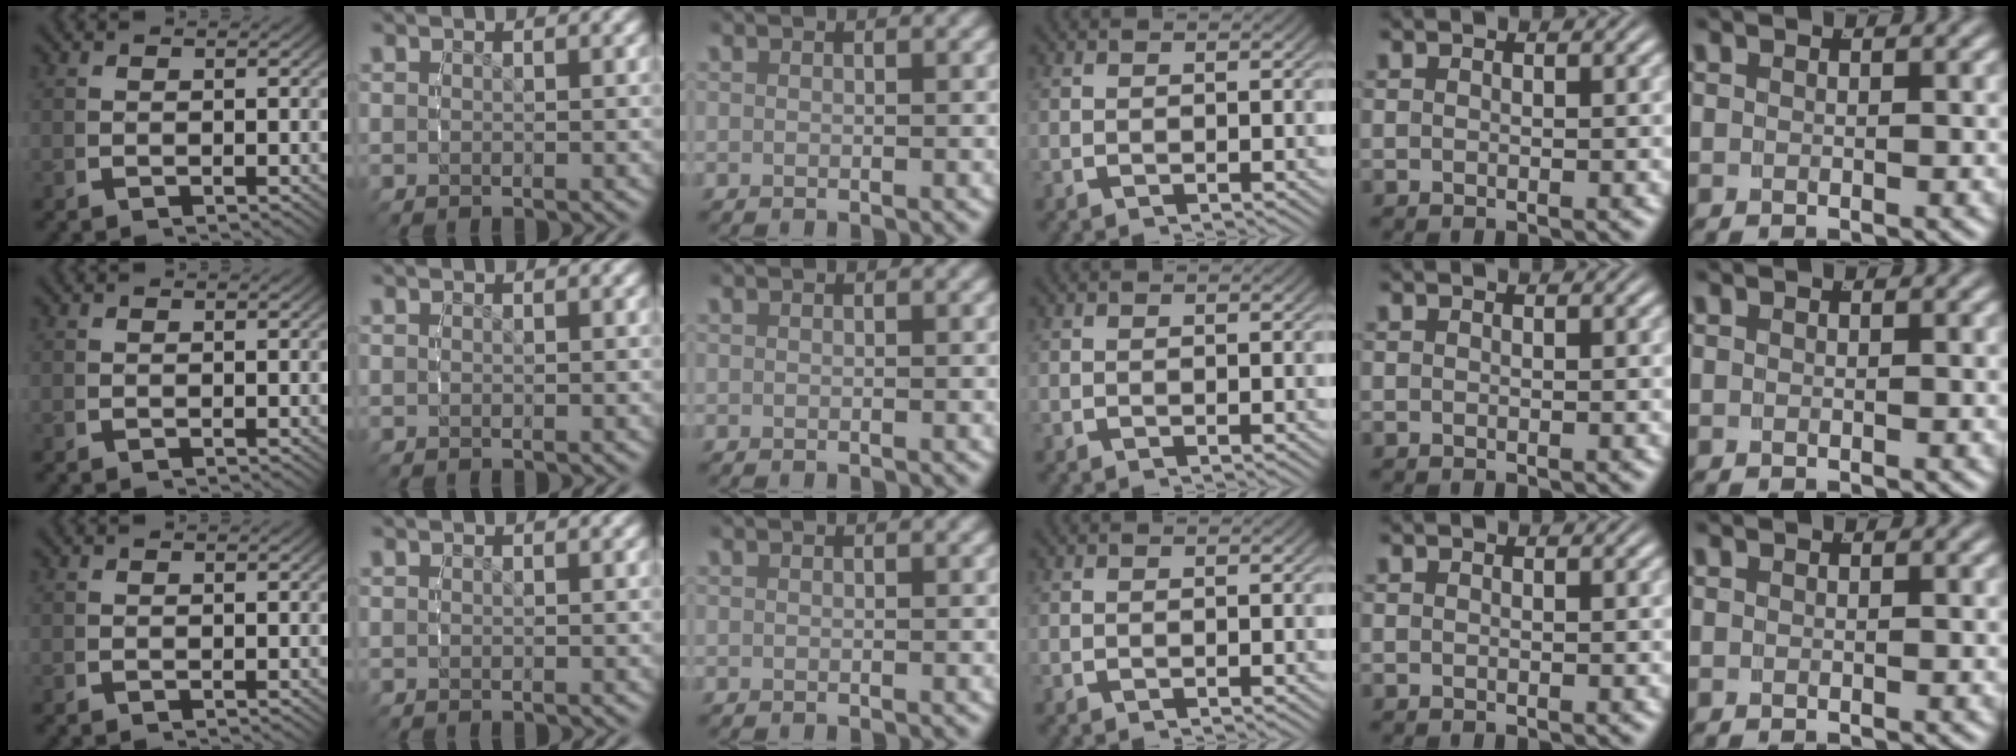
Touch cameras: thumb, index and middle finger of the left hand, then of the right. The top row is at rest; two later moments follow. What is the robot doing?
{"motion": "reach", "object": "plastic wrap"}